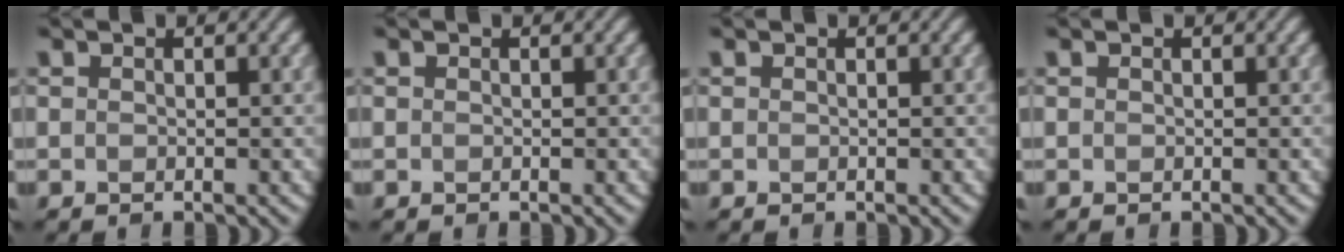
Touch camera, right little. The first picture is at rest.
{"total": 0.0}
{"total": 0.0}
{"total": 0.0}